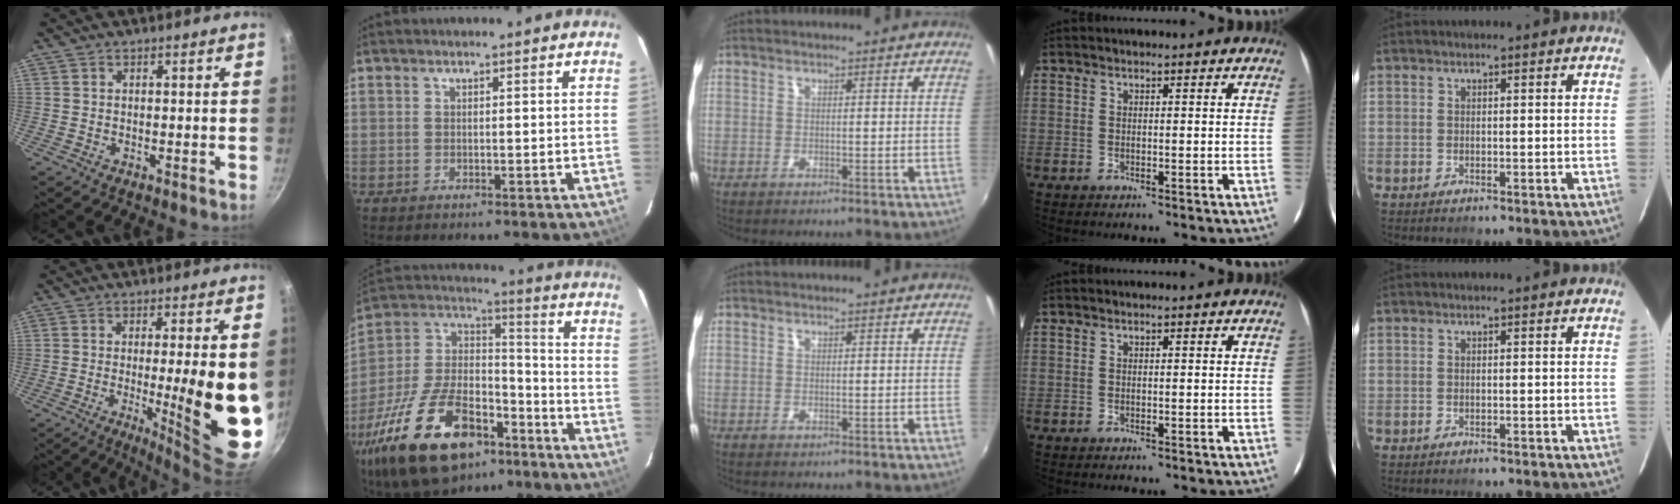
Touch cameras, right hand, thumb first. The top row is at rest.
{"thumb": {"total": 18.3, "force": [-1.7, 3.8, 17.8], "torque": [-0.227, -0.025, -0.014]}, "index": {"total": 30.2, "force": [-18.0, 14.9, 19.1], "torque": [-0.386, 0.001, -0.289]}}